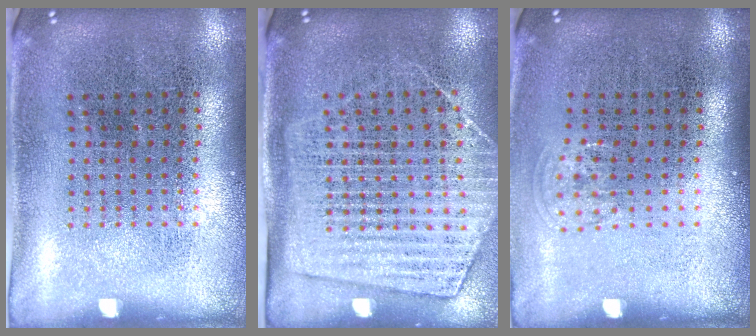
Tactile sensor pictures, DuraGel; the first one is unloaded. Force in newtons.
{"total": 1.9, "press": 1.6, "slide": 0.9}
{"total": 0.8, "press": 0.6, "slide": 0.5}